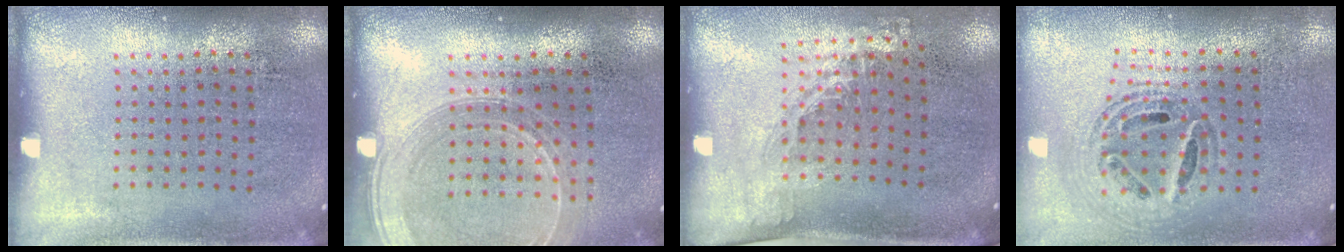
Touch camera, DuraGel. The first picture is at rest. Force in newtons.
{"total": 1.6, "press": 1.6, "slide": 0.3}
{"total": 1.3, "press": 0.9, "slide": 0.9}
{"total": 0.9, "press": 0.9, "slide": 0.2}